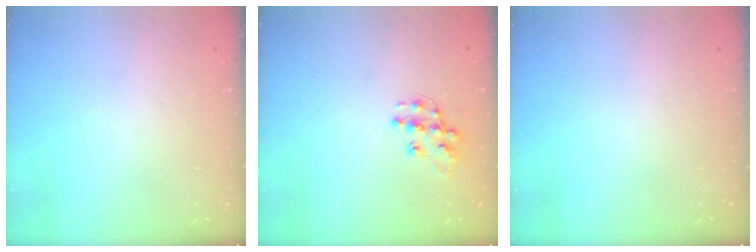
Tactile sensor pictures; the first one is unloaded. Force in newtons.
{"total": 10.5, "press": 10.4, "slide": 0.5}
{"total": 0.0}